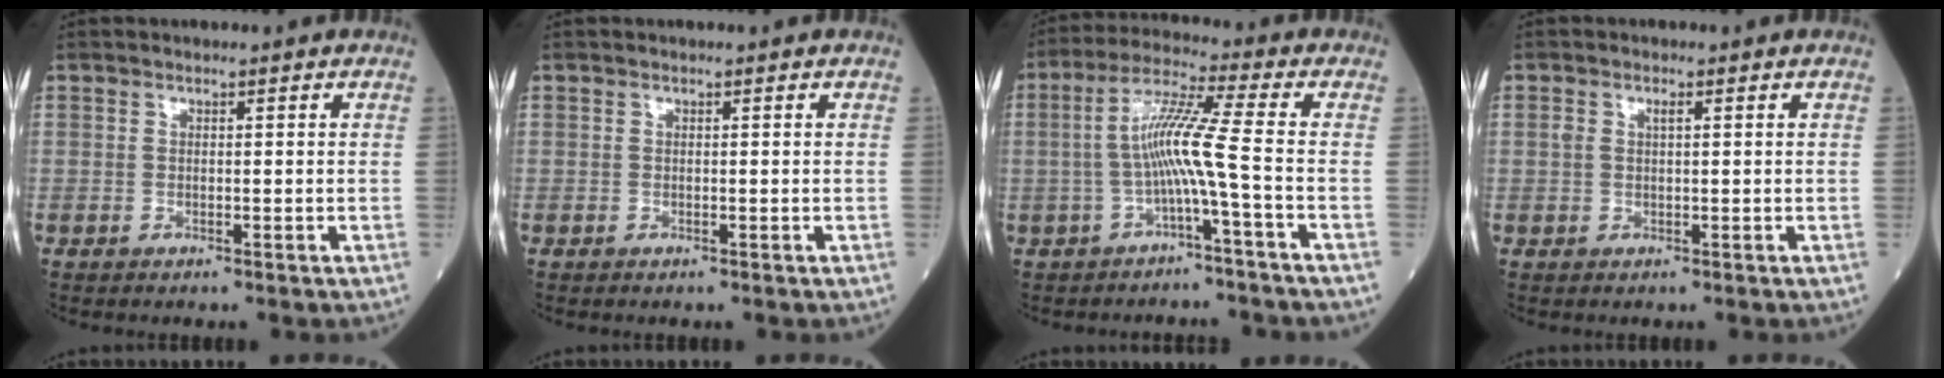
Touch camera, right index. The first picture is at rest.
{"total": 0.0}
{"total": 7.6, "force": [-1.7, -1.3, 7.3], "torque": [-0.145, 0.022, -0.029]}
{"total": 1.6, "force": [0.6, 0.7, 1.4], "torque": [-0.035, 0.012, 0.014]}